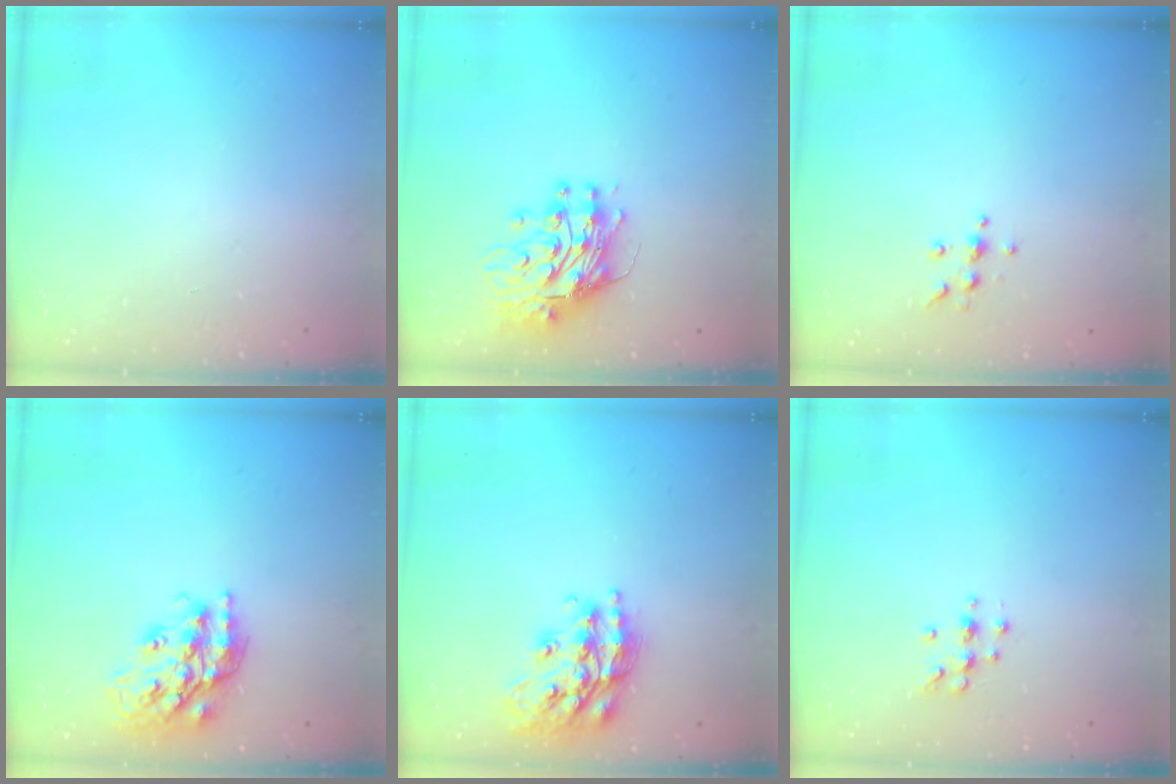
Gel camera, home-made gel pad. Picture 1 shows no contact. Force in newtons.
{"total": 12.0, "press": 11.9, "slide": 1.1}
{"total": 5.0, "press": 4.9, "slide": 0.5}
{"total": 20.4, "press": 20.3, "slide": 1.7}
{"total": 17.9, "press": 17.8, "slide": 1.3}
{"total": 7.3, "press": 7.2, "slide": 1.2}